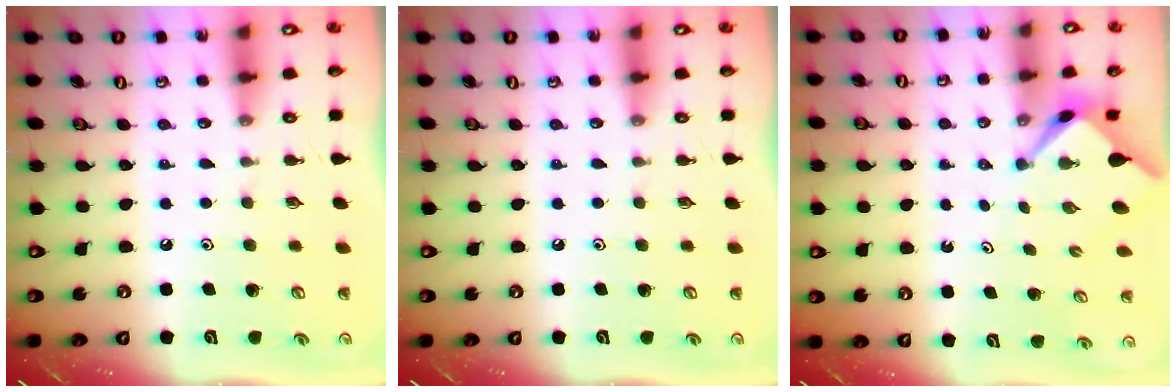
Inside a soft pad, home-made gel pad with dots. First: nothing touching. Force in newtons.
{"total": 0.0}
{"total": 2.2, "press": 2.2, "slide": 0.1}